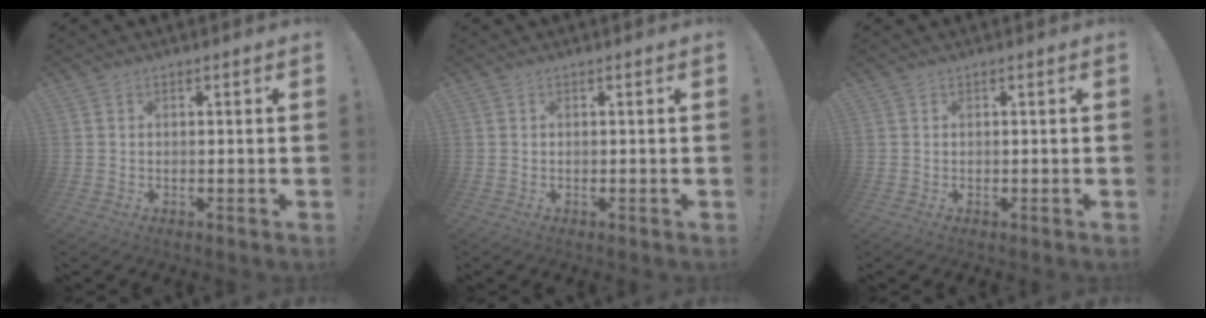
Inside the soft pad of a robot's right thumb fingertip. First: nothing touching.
{"total": 0.0}
{"total": 0.0}